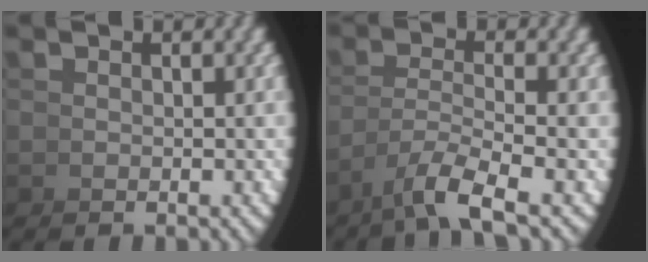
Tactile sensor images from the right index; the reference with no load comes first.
{"total": 3.8, "force": [-1.5, 1.0, 3.3], "torque": [-0.065, -0.017, -0.015]}